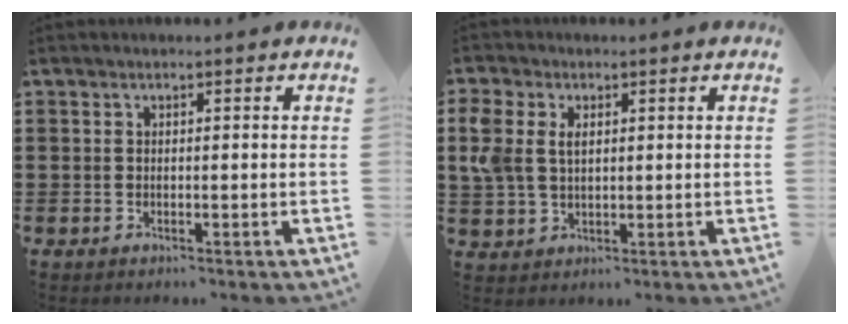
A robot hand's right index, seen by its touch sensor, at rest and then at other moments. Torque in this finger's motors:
{"motor_torque": [0.54, -0.06, 0.25, 0.12]}